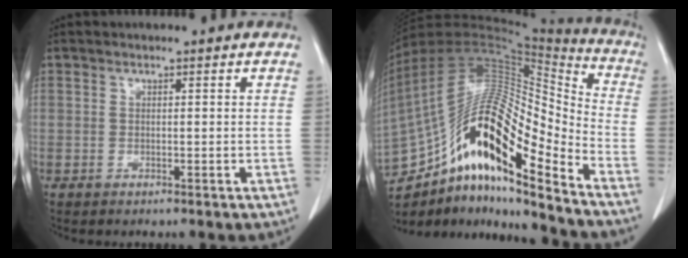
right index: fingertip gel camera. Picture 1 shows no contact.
{"total": 26.9, "force": [-14.9, 6.0, 21.7], "torque": [-0.408, 0.012, -0.257]}